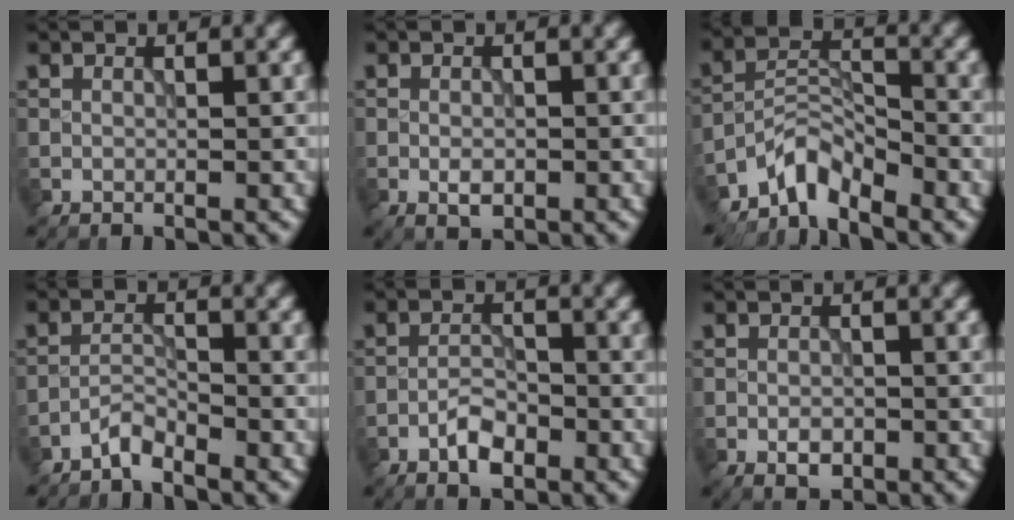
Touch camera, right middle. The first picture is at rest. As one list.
[{"total": 1.7, "force": [-0.6, 0.9, 1.3], "torque": [-0.023, -0.001, -0.011]}, {"total": 3.9, "force": [-3.4, 1.1, 1.5], "torque": [-0.021, 0.007, -0.078]}, {"total": 1.9, "force": [-1.8, 0.2, 0.6], "torque": [-0.010, 0.009, -0.040]}, {"total": 2.8, "force": [-1.7, 1.2, 1.9], "torque": [-0.031, 0.006, -0.035]}, {"total": 1.9, "force": [-0.8, 1.1, 1.3], "torque": [-0.021, 0.000, -0.015]}]